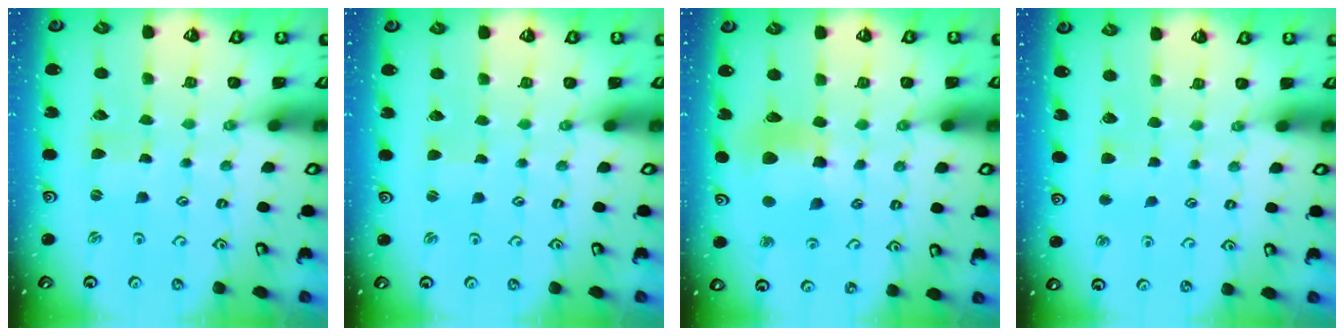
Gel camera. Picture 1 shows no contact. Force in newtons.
{"total": 1.0, "press": 1.0, "slide": 0.2}
{"total": 10.4, "press": 10.3, "slide": 1.3}
{"total": 2.7, "press": 2.7, "slide": 0.4}